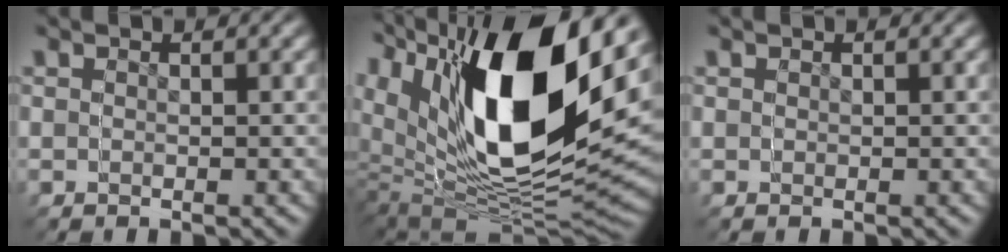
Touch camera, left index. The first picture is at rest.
{"total": 17.7, "force": [3.1, 11.0, 13.5], "torque": [-0.249, 0.012, 0.048]}
{"total": 0.7, "force": [0.3, 0.6, 0.4], "torque": [-0.005, -0.001, 0.006]}